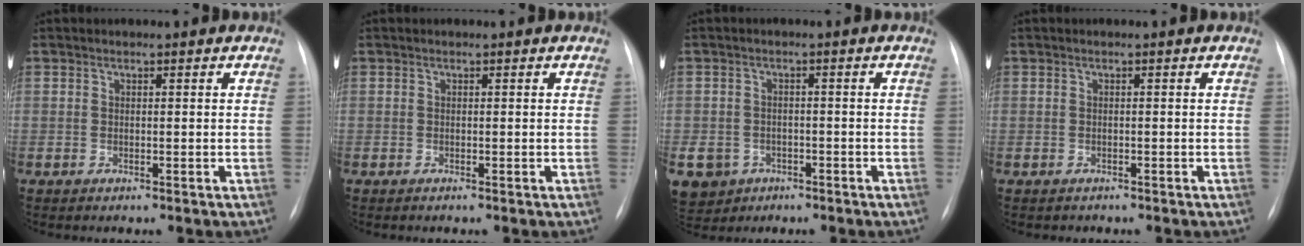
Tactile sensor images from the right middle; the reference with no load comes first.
{"total": 0.0}
{"total": 10.0, "force": [-4.6, 8.4, 2.8], "torque": [-0.085, 0.008, -0.065]}
{"total": 1.0, "force": [-0.7, 0.7, -0.2], "torque": [-0.006, 0.003, -0.012]}